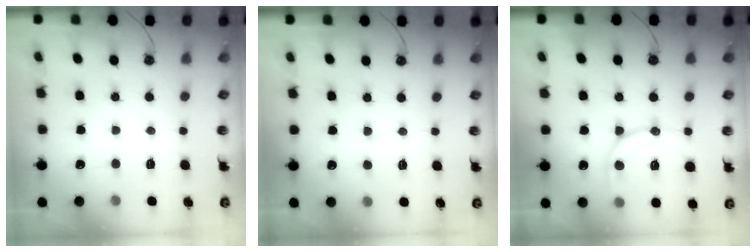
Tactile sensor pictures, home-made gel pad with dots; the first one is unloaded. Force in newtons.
{"total": 2.0, "press": 2.0, "slide": 0.1}
{"total": 13.4, "press": 13.4, "slide": 1.4}